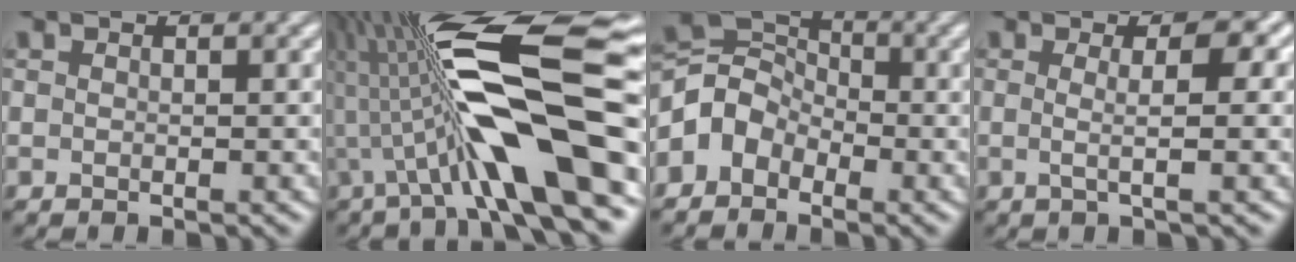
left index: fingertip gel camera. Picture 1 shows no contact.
{"total": 13.7, "force": [-0.7, 3.1, 13.4], "torque": [-0.223, 0.024, -0.018]}
{"total": 3.9, "force": [-2.0, 3.0, 1.5], "torque": [-0.025, 0.009, -0.053]}
{"total": 3.7, "force": [0.4, 1.1, 3.5], "torque": [-0.044, 0.007, 0.000]}